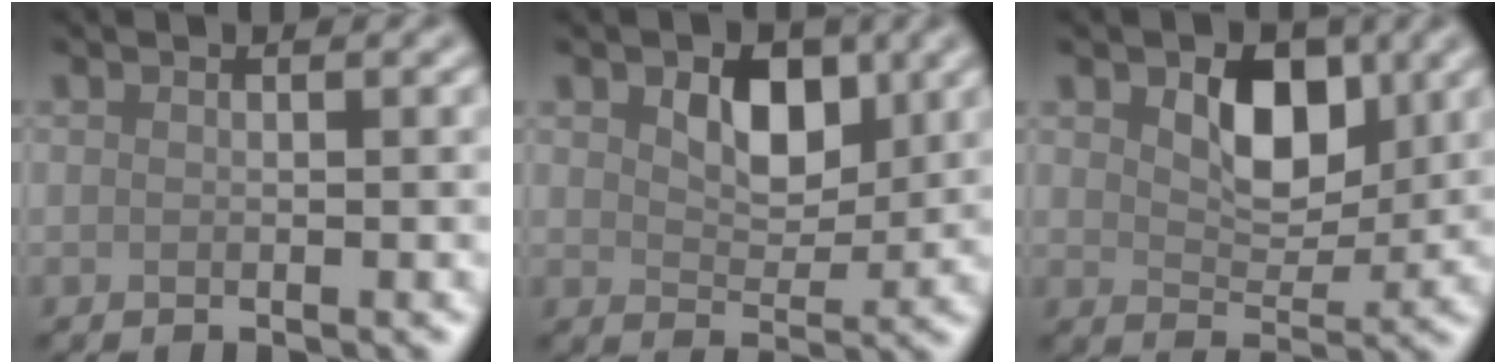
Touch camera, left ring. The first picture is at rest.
{"total": 4.3, "force": [1.5, 2.7, 3.0], "torque": [-0.054, -0.003, 0.020]}
{"total": 5.0, "force": [1.7, 3.1, 3.5], "torque": [-0.062, -0.005, 0.023]}